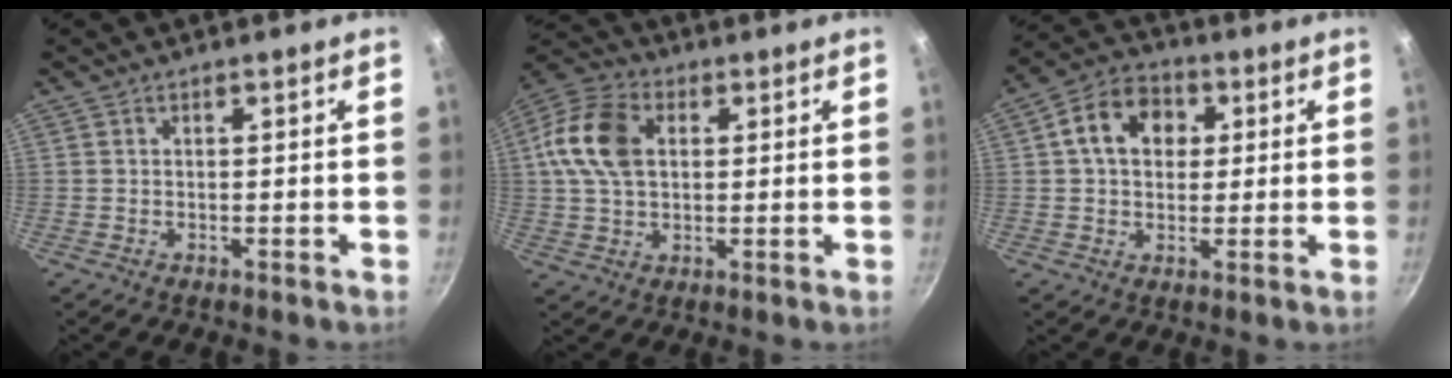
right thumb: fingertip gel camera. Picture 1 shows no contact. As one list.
[{"total": 13.1, "force": [2.3, 9.0, 9.3], "torque": [-0.166, 0.016, 0.027]}, {"total": 10.5, "force": [2.3, 8.0, 6.4], "torque": [-0.082, 0.016, 0.024]}]